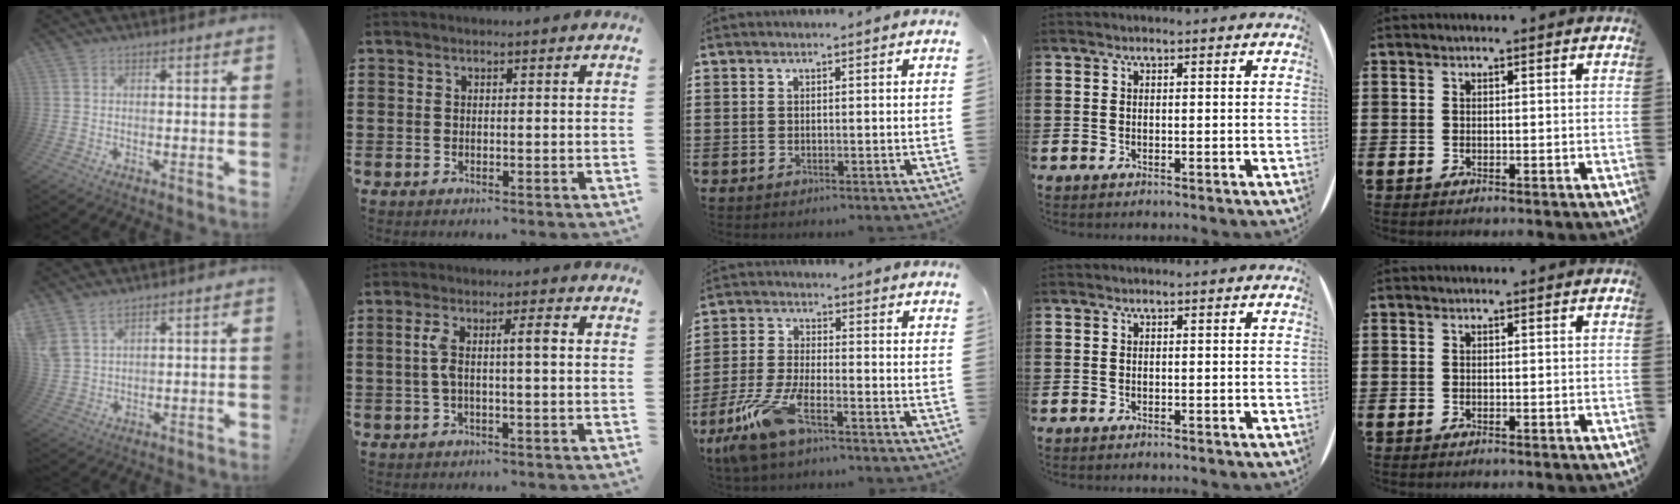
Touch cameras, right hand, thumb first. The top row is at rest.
{"thumb": {"total": 4.9, "force": [3.8, 1.9, 2.5], "torque": [-0.053, -0.015, 0.076]}, "index": {"total": 5.0, "force": [0.1, 1.0, 4.9], "torque": [-0.098, 0.007, -0.006]}, "middle": {"total": 8.8, "force": [-5.5, 2.3, 6.5], "torque": [-0.161, -0.016, -0.110]}}